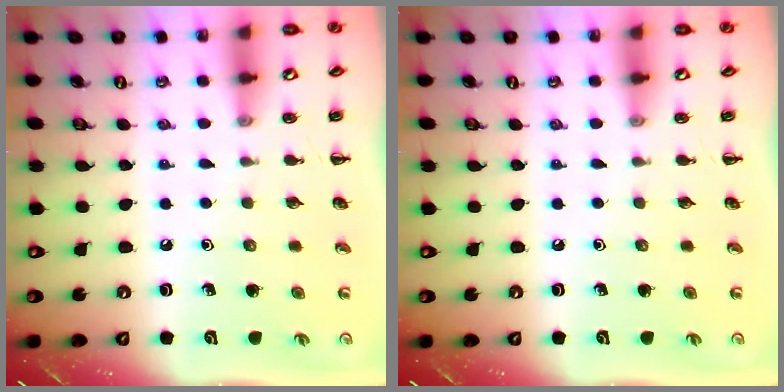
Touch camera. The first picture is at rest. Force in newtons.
{"total": 0.0}